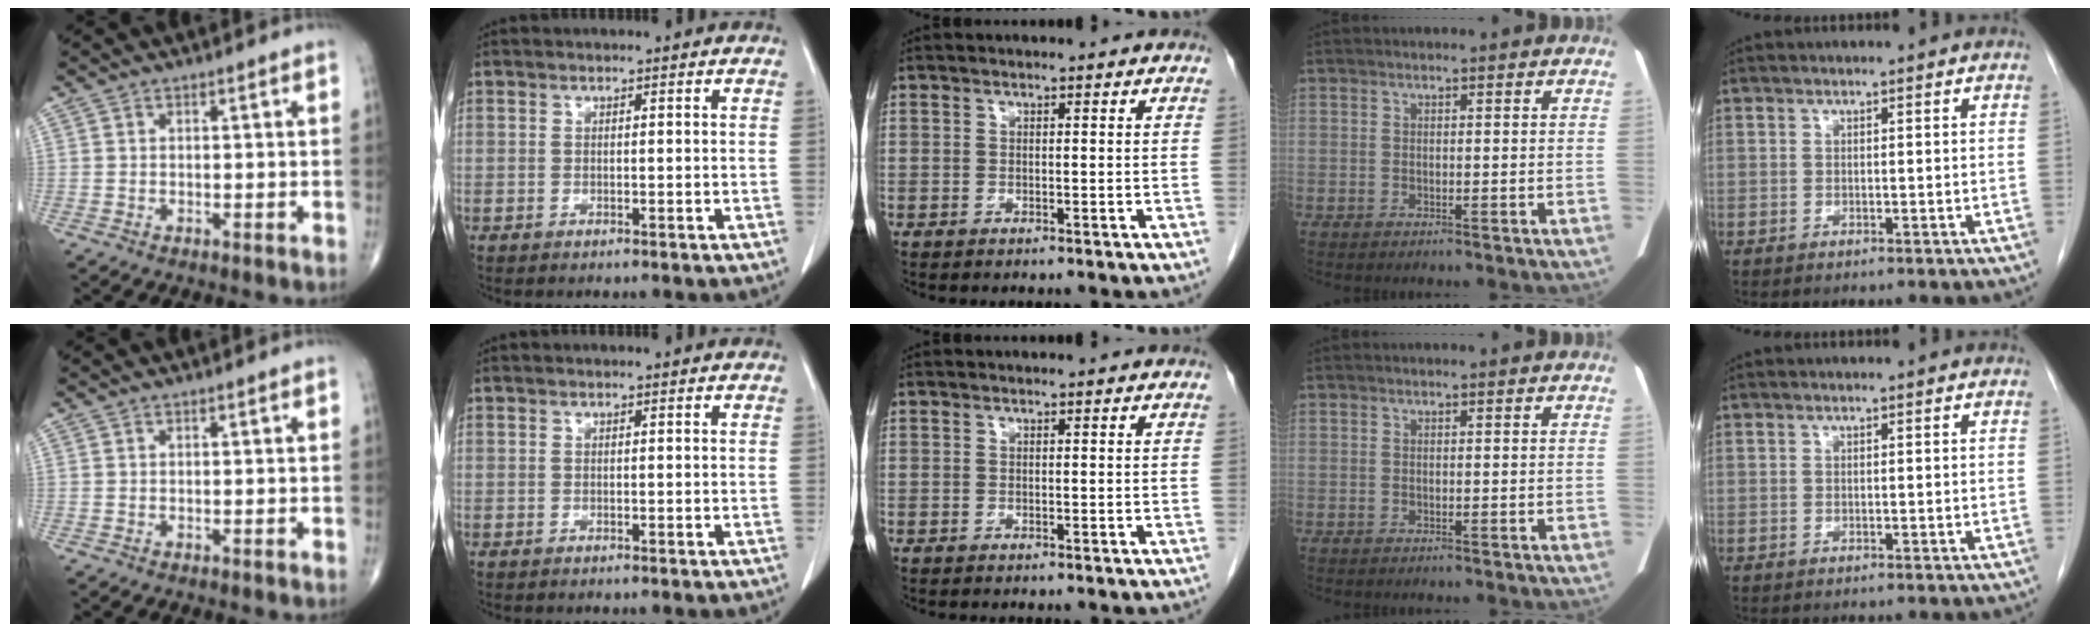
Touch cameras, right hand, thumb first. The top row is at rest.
{}